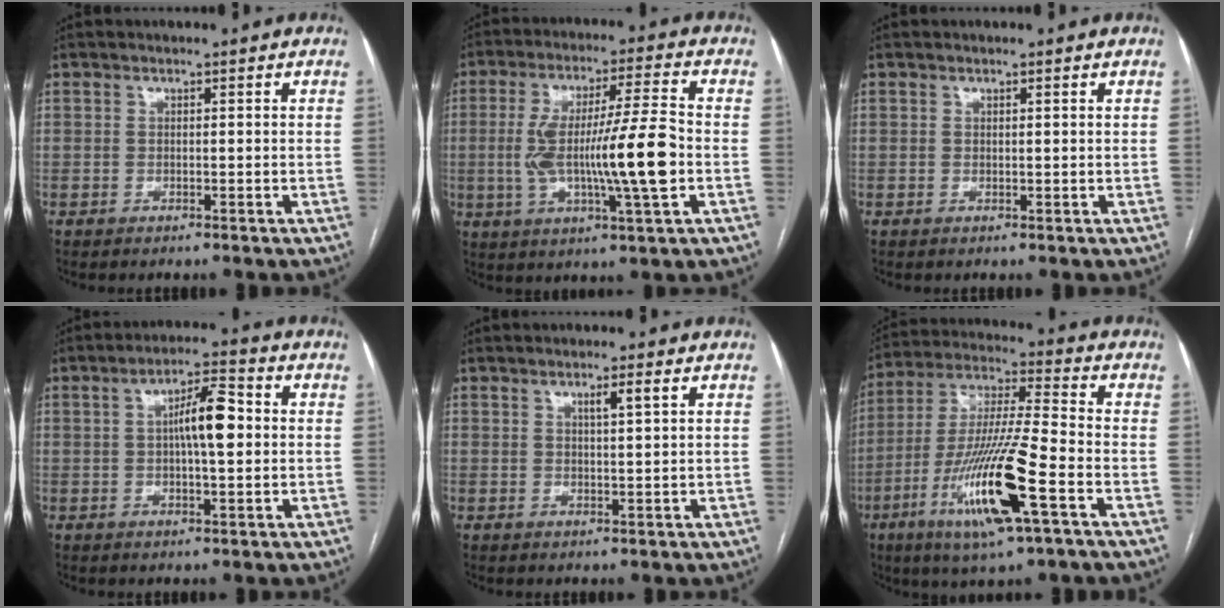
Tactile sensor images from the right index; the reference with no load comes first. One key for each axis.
{"total": 14.7, "fx": -1.8, "fy": 0.8, "fz": 14.6, "tx": -0.270, "ty": 0.006, "tz": -0.032}
{"total": 0.0}
{"total": 7.3, "fx": 0.6, "fy": 1.5, "fz": 7.1, "tx": -0.124, "ty": 0.016, "tz": 0.007}
{"total": 2.1, "fx": 1.0, "fy": -0.1, "fz": 1.8, "tx": -0.033, "ty": 0.000, "tz": 0.017}
{"total": 17.8, "fx": -7.1, "fy": 1.0, "fz": 16.2, "tx": -0.333, "ty": -0.022, "tz": -0.131}